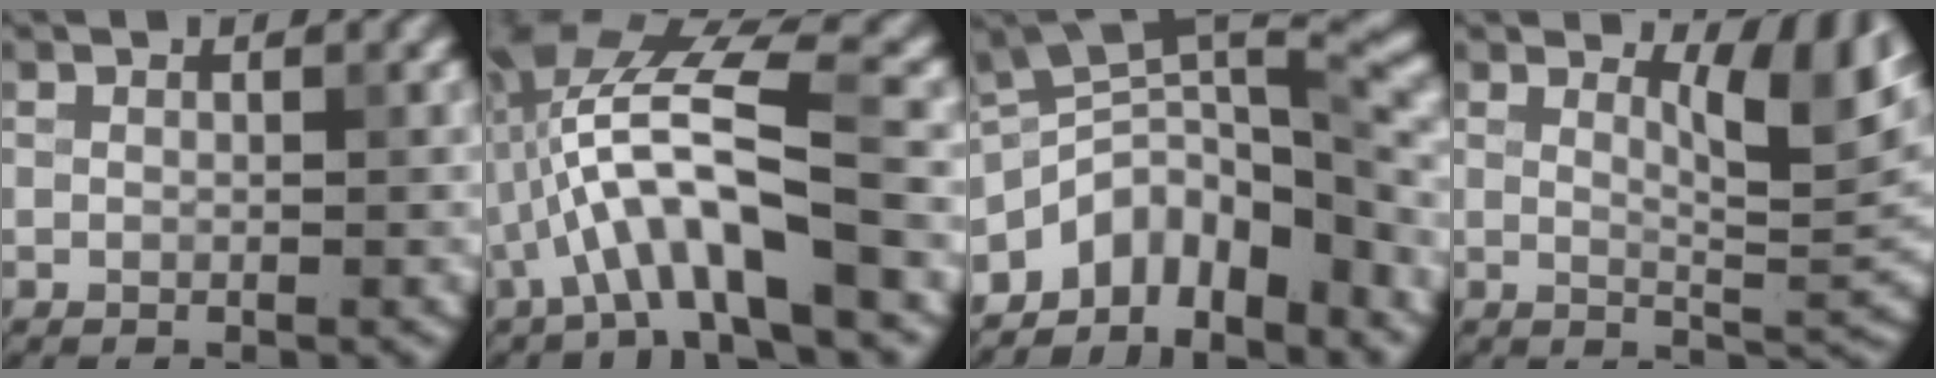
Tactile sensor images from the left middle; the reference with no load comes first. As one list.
[{"total": 8.7, "force": [-2.4, 1.8, 8.2], "torque": [-0.150, 0.025, -0.043]}, {"total": 8.3, "force": [-5.4, 3.8, 5.0], "torque": [-0.054, 0.005, -0.105]}, {"total": 5.1, "force": [3.0, 1.2, 4.0], "torque": [-0.058, -0.007, 0.045]}]